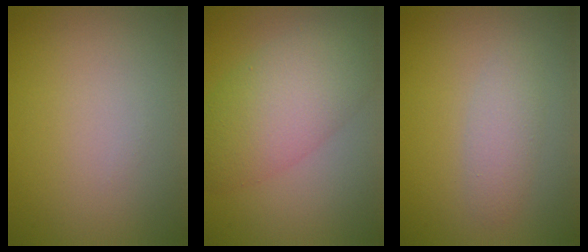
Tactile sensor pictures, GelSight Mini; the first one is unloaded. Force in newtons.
{"total": 7.4, "press": 7.4, "slide": 0.5}
{"total": 2.0, "press": 2.0, "slide": 0.1}